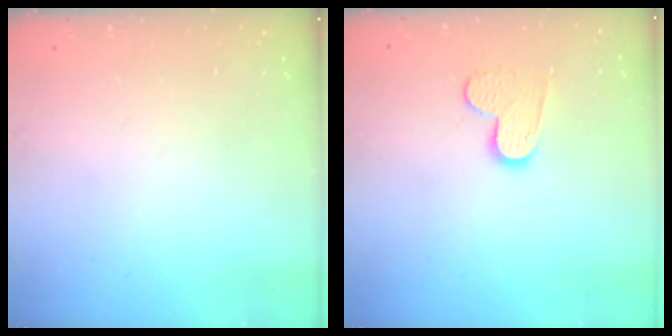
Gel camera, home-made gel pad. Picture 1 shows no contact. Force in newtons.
{"total": 8.9, "press": 8.9, "slide": 0.6}